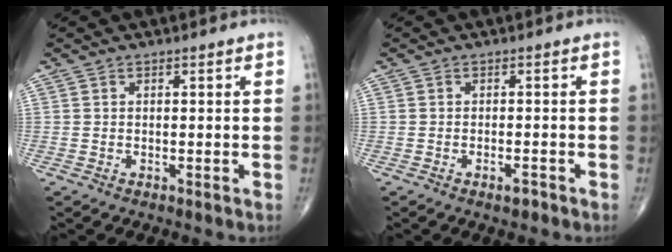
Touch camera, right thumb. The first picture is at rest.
{"total": 1.7, "force": [-1.1, 0.6, 1.2], "torque": [-0.021, 0.001, -0.019]}